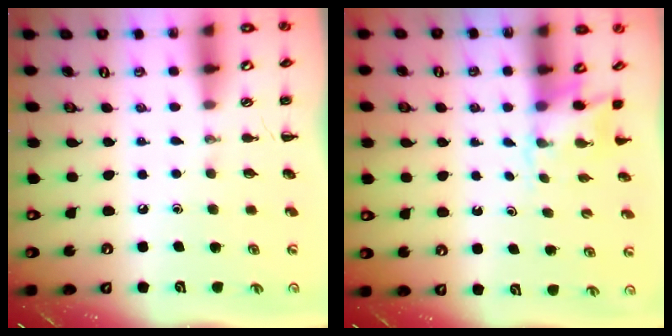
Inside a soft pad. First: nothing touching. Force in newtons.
{"total": 2.5, "press": 2.3, "slide": 1.0}